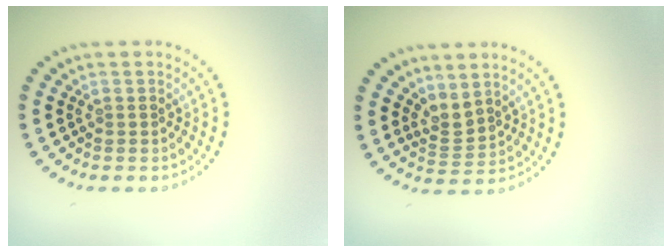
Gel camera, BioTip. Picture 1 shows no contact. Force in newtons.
{"total": 2.2, "press": 1.5, "slide": 1.6}